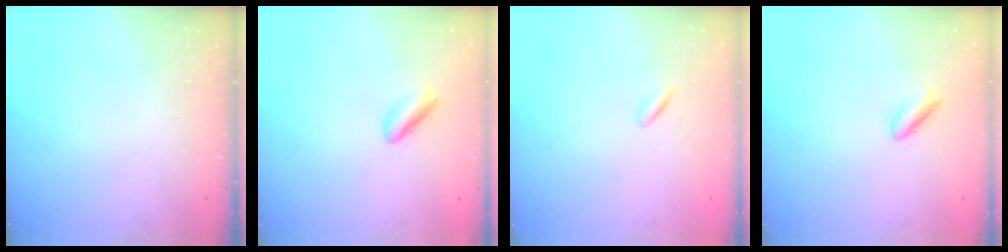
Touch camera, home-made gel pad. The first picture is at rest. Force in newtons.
{"total": 2.6, "press": 2.6, "slide": 0.4}
{"total": 0.5, "press": 0.4, "slide": 0.4}
{"total": 1.8, "press": 1.7, "slide": 0.4}